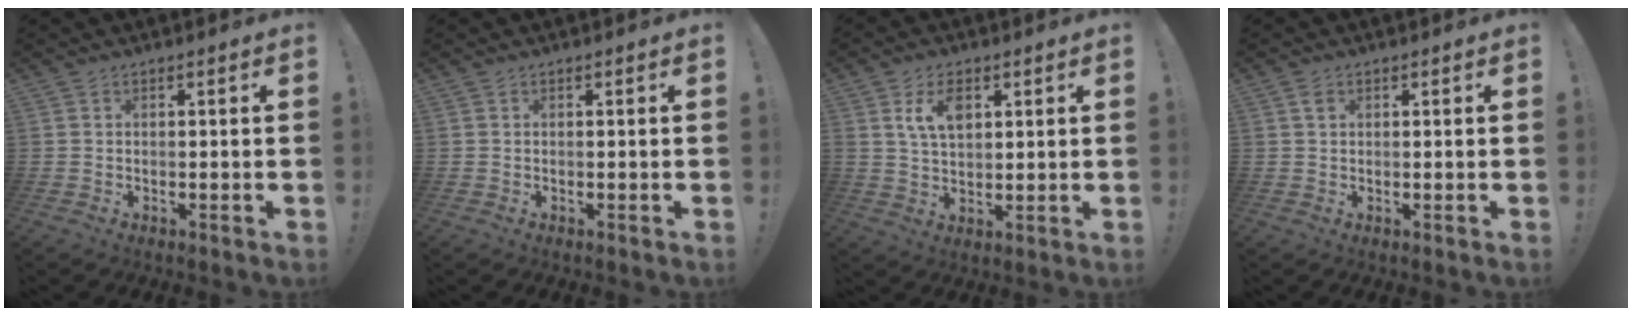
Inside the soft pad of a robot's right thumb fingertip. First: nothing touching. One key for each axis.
{"total": 0.0}
{"total": 7.9, "fx": 3.3, "fy": 4.8, "fz": 5.3, "tx": -0.095, "ty": -0.001, "tz": 0.061}
{"total": 1.5, "fx": 0.7, "fy": 1.0, "fz": 0.9, "tx": -0.015, "ty": 0.002, "tz": 0.012}